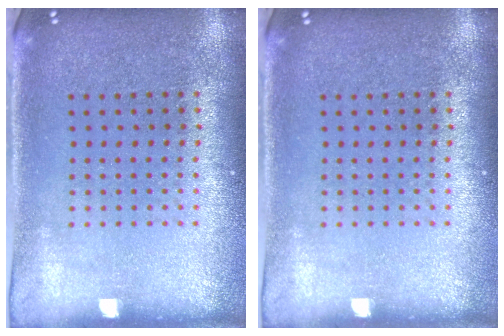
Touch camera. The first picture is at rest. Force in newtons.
{"total": 0.0}